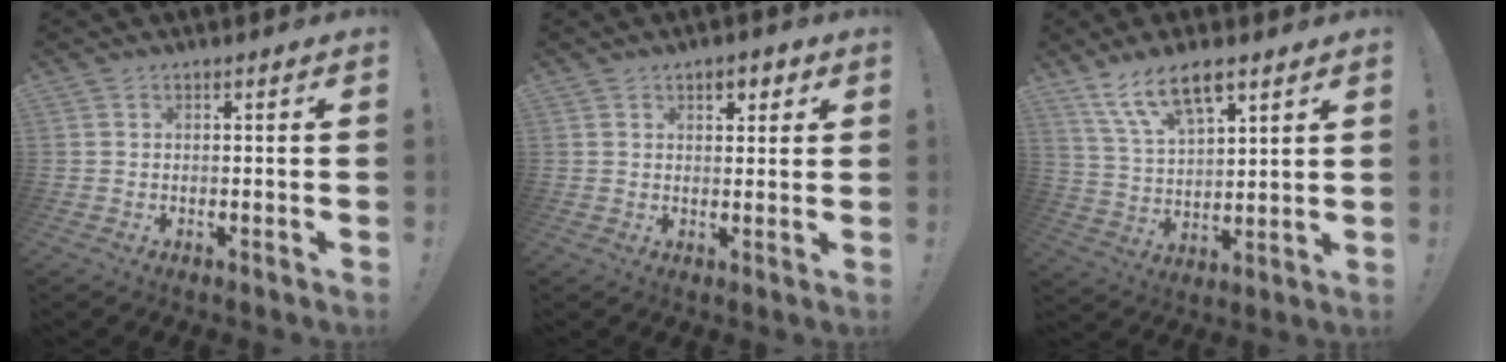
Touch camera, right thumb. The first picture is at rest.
{"total": 3.6, "force": [2.0, 2.0, 2.2], "torque": [-0.017, -0.004, 0.030]}
{"total": 12.1, "force": [8.0, 5.0, 7.6], "torque": [-0.137, -0.030, 0.147]}